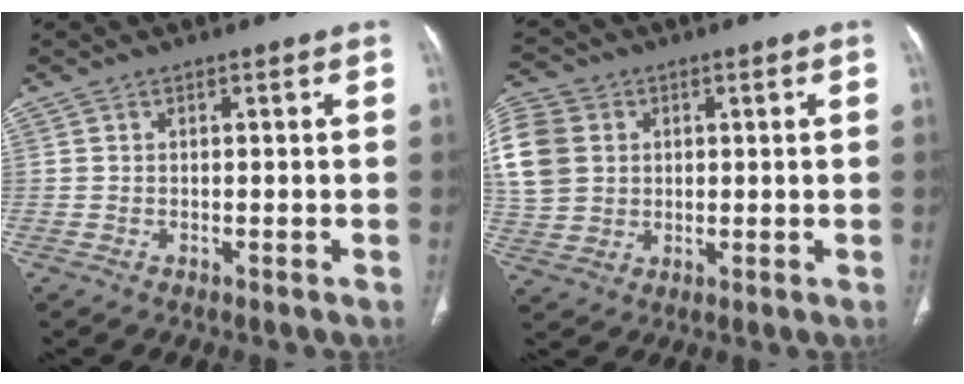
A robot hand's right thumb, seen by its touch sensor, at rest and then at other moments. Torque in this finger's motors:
{"motor_torque": [1.71, 1.76, 1.26, -0.09, 0.37]}